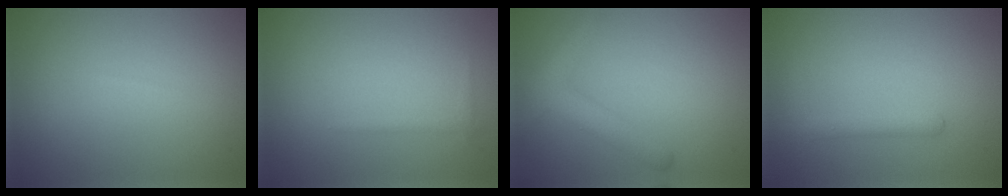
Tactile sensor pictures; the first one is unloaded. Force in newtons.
{"total": 0.6, "press": 0.6, "slide": 0.1}
{"total": 3.5, "press": 3.5, "slide": 0.2}
{"total": 1.6, "press": 1.6, "slide": 0.1}